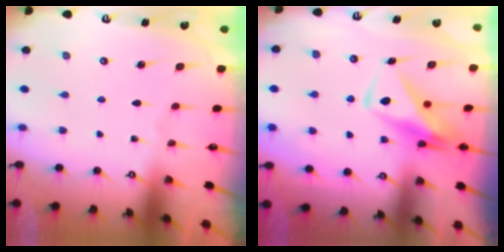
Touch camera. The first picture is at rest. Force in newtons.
{"total": 10.0, "press": 10.0, "slide": 1.2}